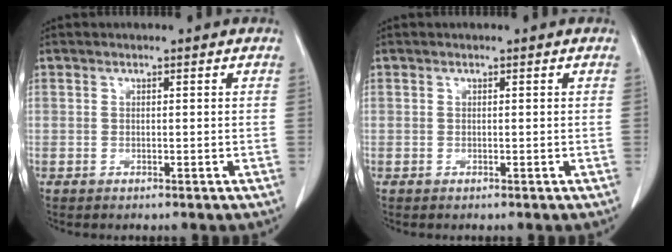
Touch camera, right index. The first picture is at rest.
{"total": 0.0}